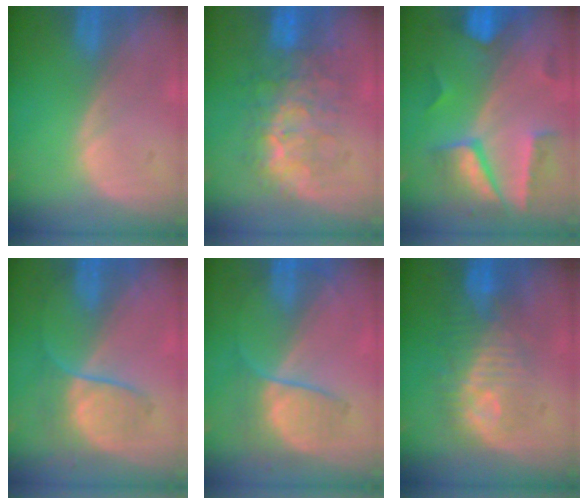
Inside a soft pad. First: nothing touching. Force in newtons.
{"total": 8.4, "press": 8.1, "slide": 2.2}
{"total": 8.2, "press": 7.7, "slide": 2.7}
{"total": 6.3, "press": 5.8, "slide": 2.3}
{"total": 6.7, "press": 6.0, "slide": 3.1}
{"total": 9.4, "press": 8.8, "slide": 3.1}